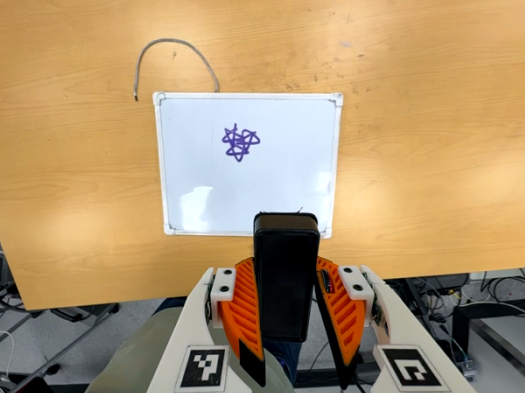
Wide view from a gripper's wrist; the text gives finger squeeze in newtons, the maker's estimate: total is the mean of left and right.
{"total": 8.5, "left": 6.8, "right": 10.2}